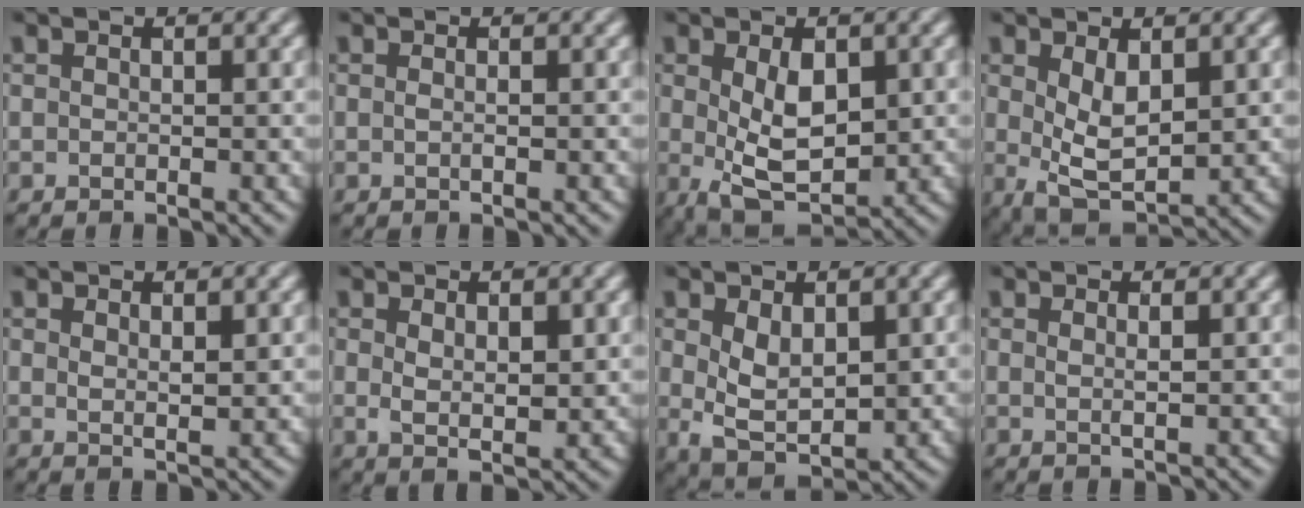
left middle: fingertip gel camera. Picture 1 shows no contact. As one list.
[{"total": 0.5, "force": [0.0, 0.1, 0.5], "torque": [-0.012, 0.000, 0.000]}, {"total": 5.9, "force": [0.1, 3.2, 5.0], "torque": [-0.096, -0.009, 0.009]}, {"total": 4.5, "force": [0.6, 2.1, 3.9], "torque": [-0.077, -0.007, 0.017]}, {"total": 1.7, "force": [0.8, 0.6, 1.3], "torque": [-0.025, -0.004, 0.016]}, {"total": 3.1, "force": [0.7, 1.5, 2.6], "torque": [-0.050, -0.007, 0.017]}, {"total": 4.5, "force": [0.7, 2.6, 3.5], "torque": [-0.073, -0.005, 0.022]}, {"total": 0.9, "force": [0.4, 0.2, 0.9], "torque": [-0.015, -0.001, 0.005]}]